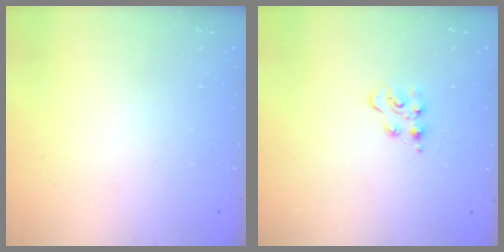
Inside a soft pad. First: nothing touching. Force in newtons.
{"total": 5.8, "press": 5.8, "slide": 0.6}